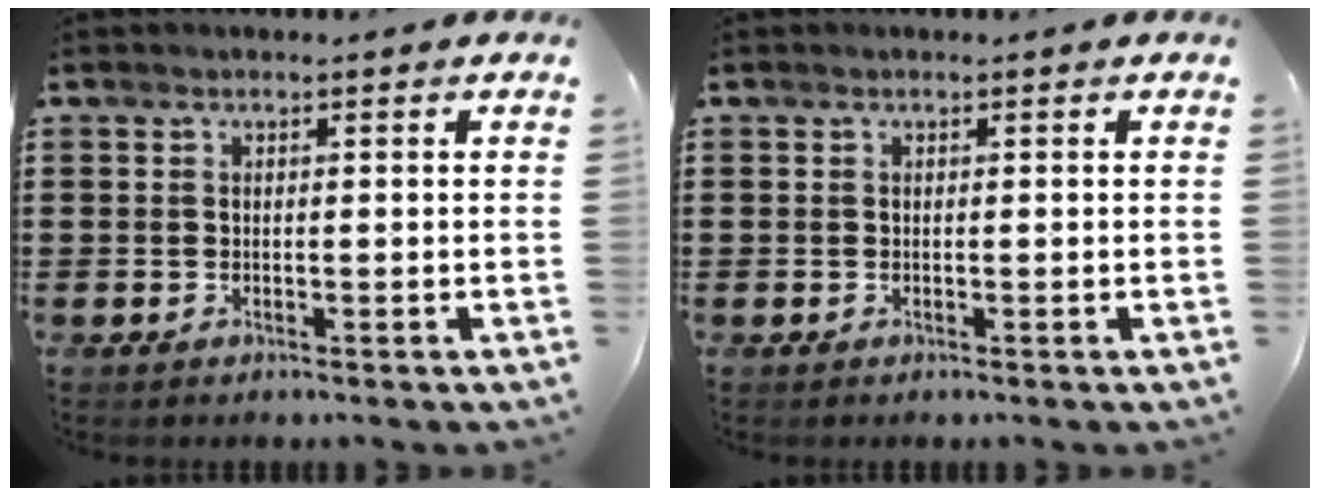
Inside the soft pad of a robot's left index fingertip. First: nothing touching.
{"total": 0.0}